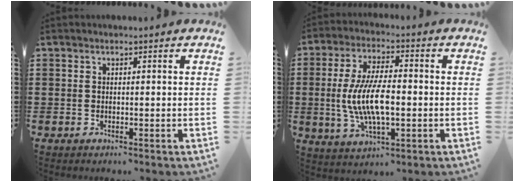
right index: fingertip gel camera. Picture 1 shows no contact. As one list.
[{"total": 10.3, "force": [-1.1, 3.9, 9.5], "torque": [-0.207, -0.008, -0.026]}]